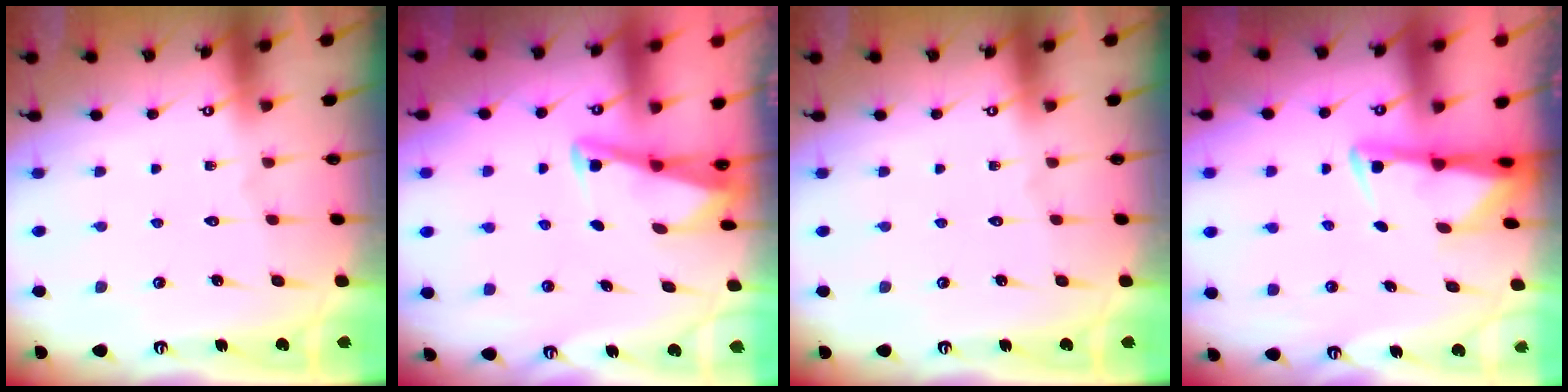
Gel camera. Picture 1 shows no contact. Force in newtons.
{"total": 2.9, "press": 2.9, "slide": 0.4}
{"total": 0.0}
{"total": 2.7, "press": 2.6, "slide": 0.7}